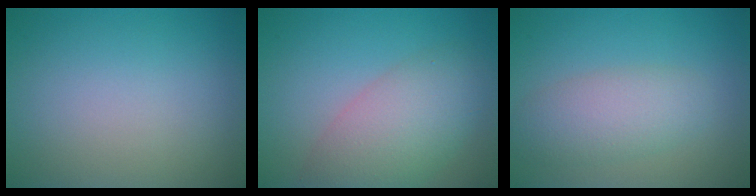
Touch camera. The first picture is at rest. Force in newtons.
{"total": 6.2, "press": 6.2, "slide": 0.4}
{"total": 3.9, "press": 3.9, "slide": 0.1}